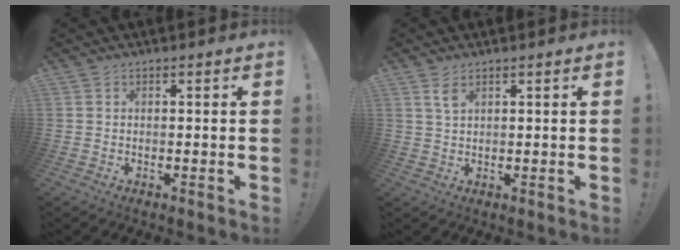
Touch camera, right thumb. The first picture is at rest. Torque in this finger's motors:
{"motor_torque": [0.46, 0.29, 0.20, -0.13, 0.00]}